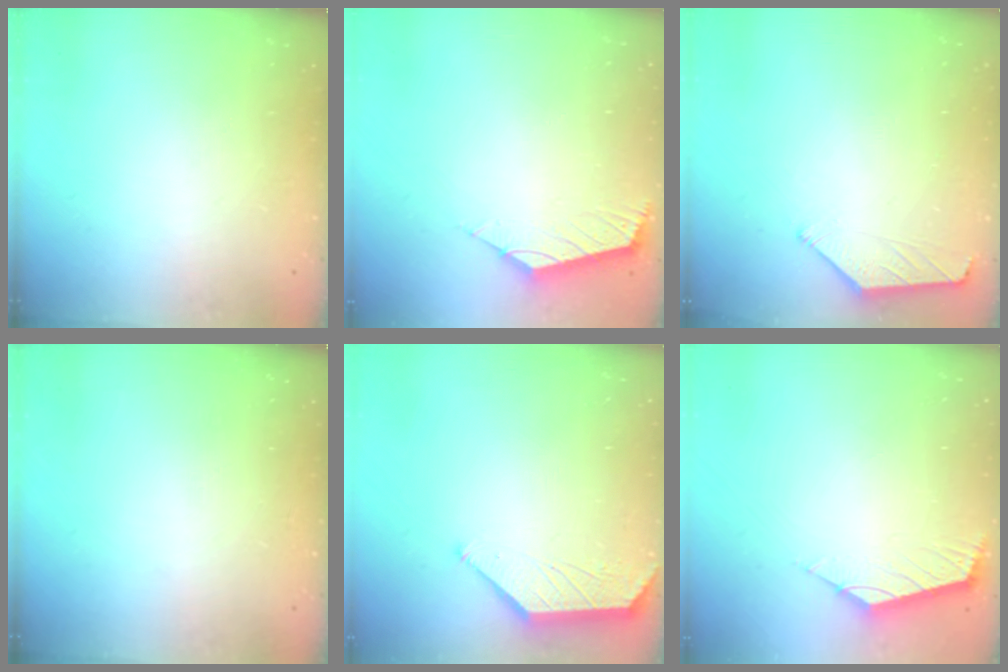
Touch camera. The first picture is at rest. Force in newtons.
{"total": 2.6, "press": 2.5, "slide": 0.6}
{"total": 1.4, "press": 1.3, "slide": 0.4}
{"total": 0.0}
{"total": 1.4, "press": 1.4, "slide": 0.3}
{"total": 2.6, "press": 2.5, "slide": 0.6}